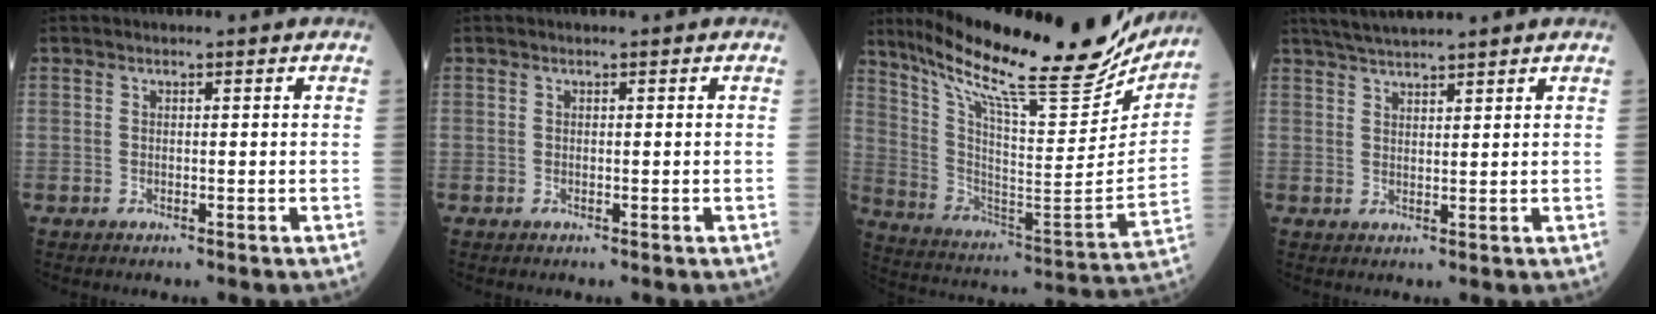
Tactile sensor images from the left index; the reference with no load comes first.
{"total": 0.0}
{"total": 27.3, "force": [23.2, 3.5, 13.8], "torque": [-0.242, -0.059, 0.343]}
{"total": 5.6, "force": [5.0, -0.3, 2.5], "torque": [-0.047, 0.027, 0.092]}